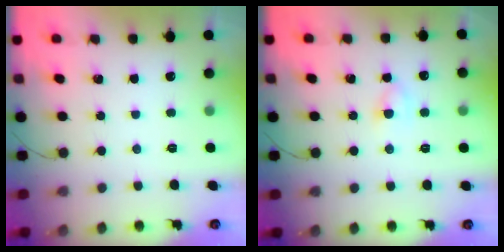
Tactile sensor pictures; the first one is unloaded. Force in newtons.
{"total": 4.1, "press": 3.9, "slide": 1.1}